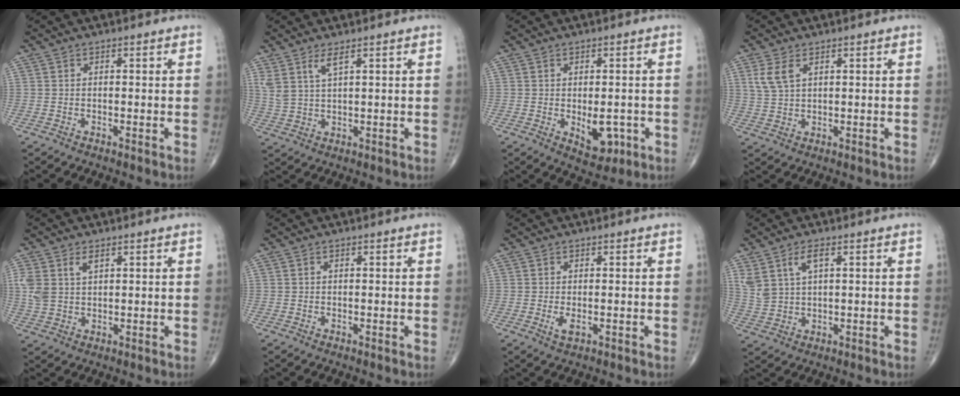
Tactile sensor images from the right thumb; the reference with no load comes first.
{"total": 4.1, "force": [2.6, 0.9, 3.1], "torque": [-0.074, -0.014, 0.060]}
{"total": 6.1, "force": [-1.4, 3.4, 4.8], "torque": [-0.043, -0.004, -0.008]}
{"total": 4.4, "force": [2.0, 2.4, 3.1], "torque": [-0.069, 0.002, 0.048]}
{"total": 5.9, "force": [2.3, 3.6, 4.2], "torque": [-0.093, 0.000, 0.052]}
{"total": 0.0}
{"total": 1.9, "force": [-0.4, 0.8, 1.7], "torque": [-0.033, -0.005, -0.006]}
{"total": 5.8, "force": [2.8, 2.6, 4.3], "torque": [-0.091, -0.007, 0.065]}